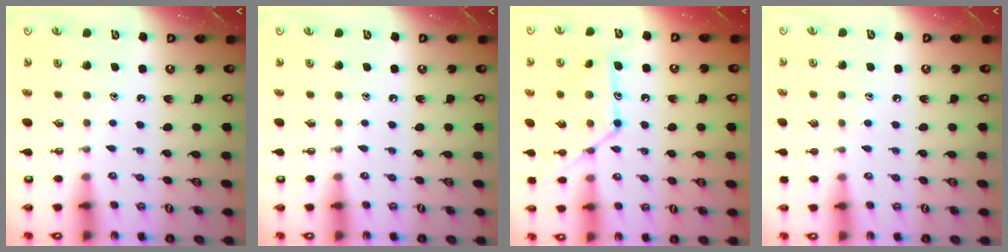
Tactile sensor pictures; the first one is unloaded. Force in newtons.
{"total": 0.0}
{"total": 13.6, "press": 13.5, "slide": 0.7}
{"total": 4.9, "press": 4.8, "slide": 0.6}